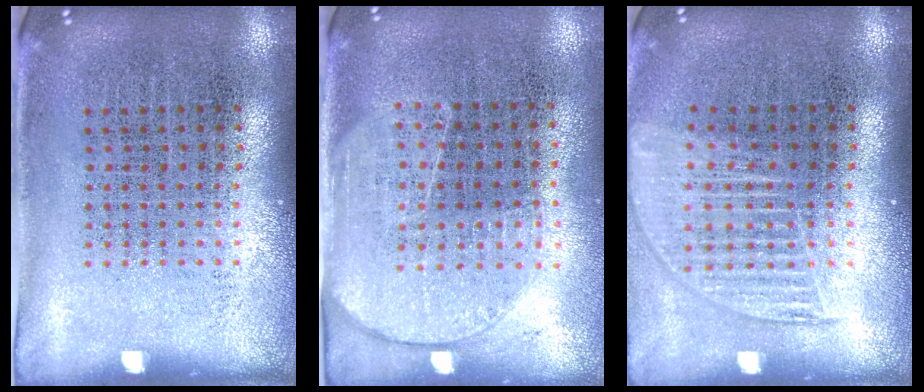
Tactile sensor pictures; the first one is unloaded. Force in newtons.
{"total": 1.9, "press": 1.5, "slide": 1.1}
{"total": 1.4, "press": 1.3, "slide": 0.5}